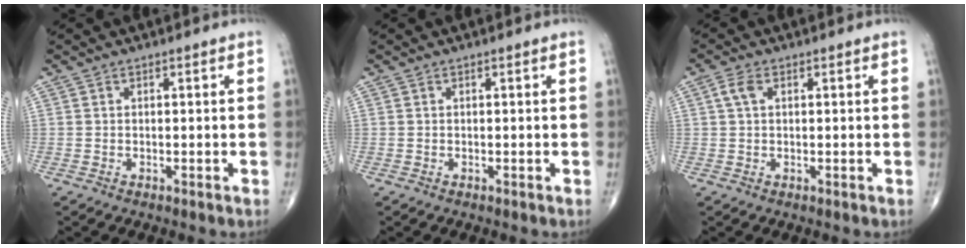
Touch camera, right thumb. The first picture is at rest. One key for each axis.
{"total": 0.0}
{"total": 2.6, "fx": 0.8, "fy": 1.5, "fz": 2.0, "tx": -0.046, "ty": 0.009, "tz": 0.016}